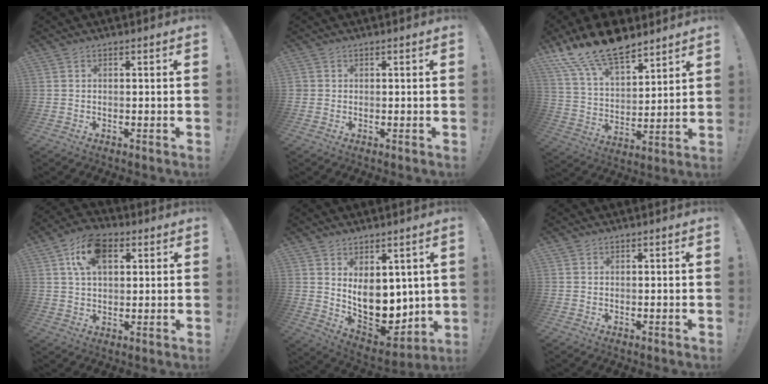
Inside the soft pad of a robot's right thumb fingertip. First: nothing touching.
{"total": 0.9, "force": [0.1, 0.9, 0.2], "torque": [-0.008, 0.003, 0.003]}
{"total": 17.0, "force": [12.9, 7.2, 8.5], "torque": [-0.162, -0.086, 0.238]}
{"total": 11.8, "force": [5.0, 7.0, 8.1], "torque": [-0.130, 0.005, 0.094]}
{"total": 12.8, "force": [1.7, 9.6, 8.4], "torque": [-0.121, -0.035, 0.047]}
{"total": 1.2, "force": [0.5, 1.1, 0.1], "torque": [0.007, -0.006, 0.008]}